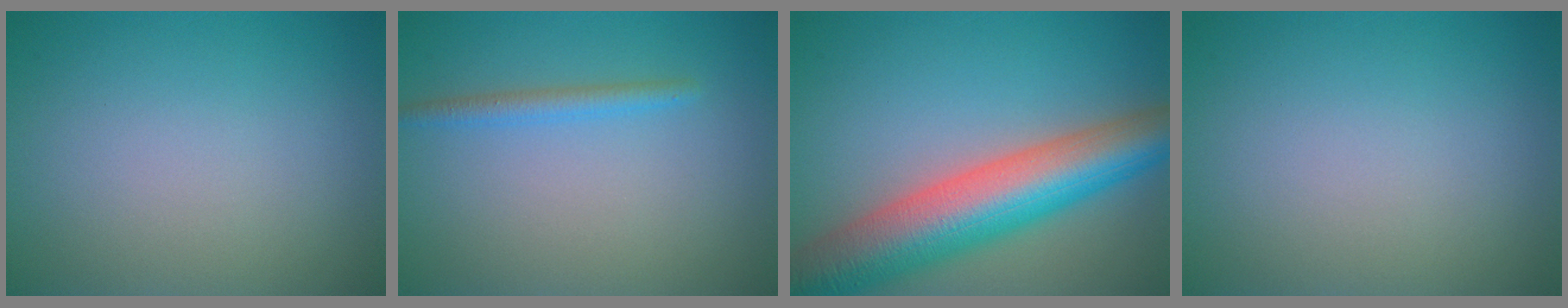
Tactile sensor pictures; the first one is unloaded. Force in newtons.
{"total": 1.7, "press": 1.7, "slide": 0.0}
{"total": 10.6, "press": 10.6, "slide": 0.6}
{"total": 0.0}